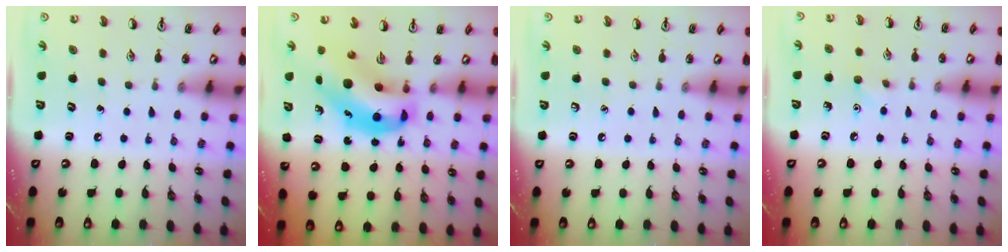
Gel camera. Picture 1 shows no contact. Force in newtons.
{"total": 10.8, "press": 10.4, "slide": 3.1}
{"total": 0.0}
{"total": 4.7, "press": 4.4, "slide": 1.5}